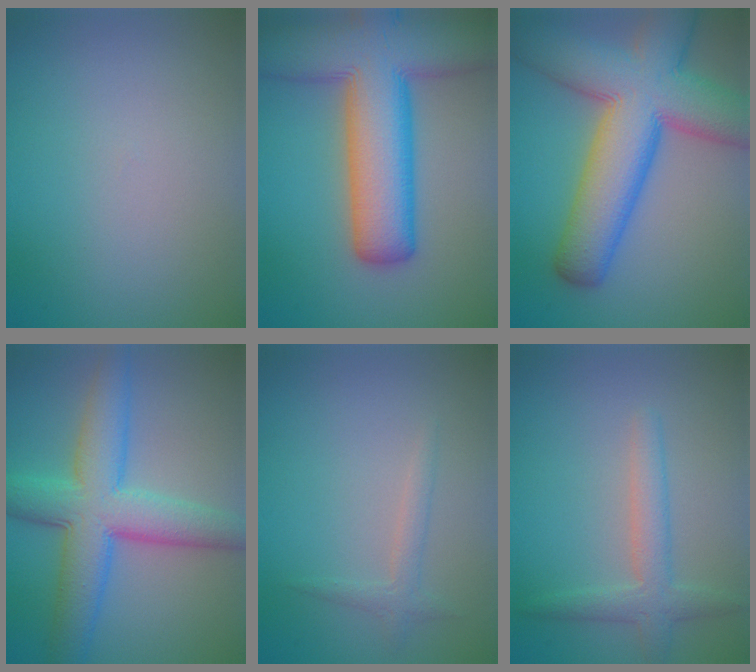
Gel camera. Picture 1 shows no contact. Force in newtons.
{"total": 13.0, "press": 13.0, "slide": 0.7}
{"total": 12.6, "press": 12.6, "slide": 0.6}
{"total": 8.1, "press": 8.1, "slide": 0.3}
{"total": 1.4, "press": 1.4, "slide": 0.1}
{"total": 2.8, "press": 2.8, "slide": 0.1}